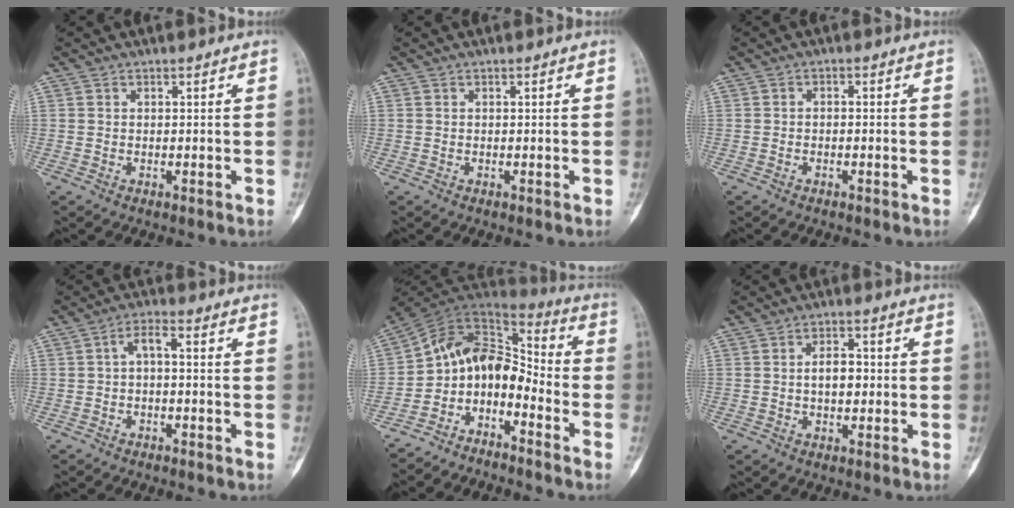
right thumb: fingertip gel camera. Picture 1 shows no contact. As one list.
[{"total": 0.0}, {"total": 0.6, "force": [-0.4, 0.3, 0.3], "torque": [-0.003, 0.011, -0.008]}, {"total": 3.3, "force": [-0.4, 1.4, 3.0], "torque": [-0.050, 0.022, -0.013]}, {"total": 11.9, "force": [-5.4, 7.6, 7.3], "torque": [-0.087, 0.106, -0.108]}, {"total": 4.8, "force": [-0.1, 2.9, 3.8], "torque": [-0.051, 0.012, -0.005]}]